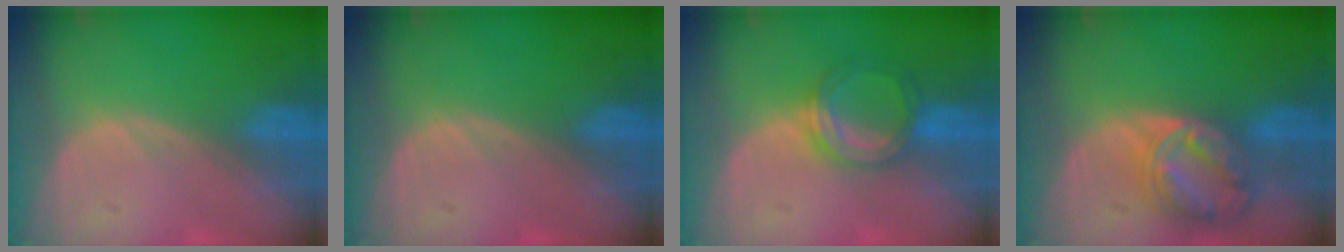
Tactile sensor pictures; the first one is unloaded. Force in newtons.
{"total": 0.0}
{"total": 5.2, "press": 5.0, "slide": 1.5}
{"total": 8.3, "press": 7.0, "slide": 4.4}